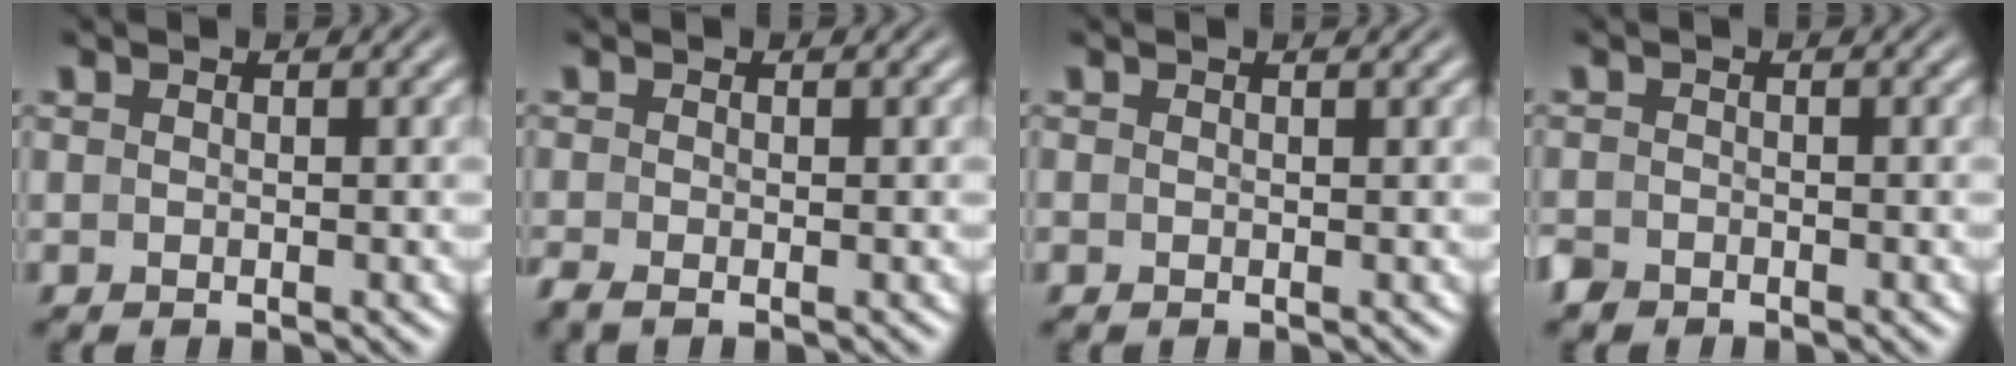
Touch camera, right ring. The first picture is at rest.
{"total": 1.4, "force": [-1.0, 0.6, 0.8], "torque": [-0.021, -0.009, -0.013]}
{"total": 0.6, "force": [0.2, 0.6, 0.1], "torque": [-0.007, 0.000, 0.003]}
{"total": 1.6, "force": [-1.3, 0.8, 0.0], "torque": [-0.005, -0.014, -0.019]}